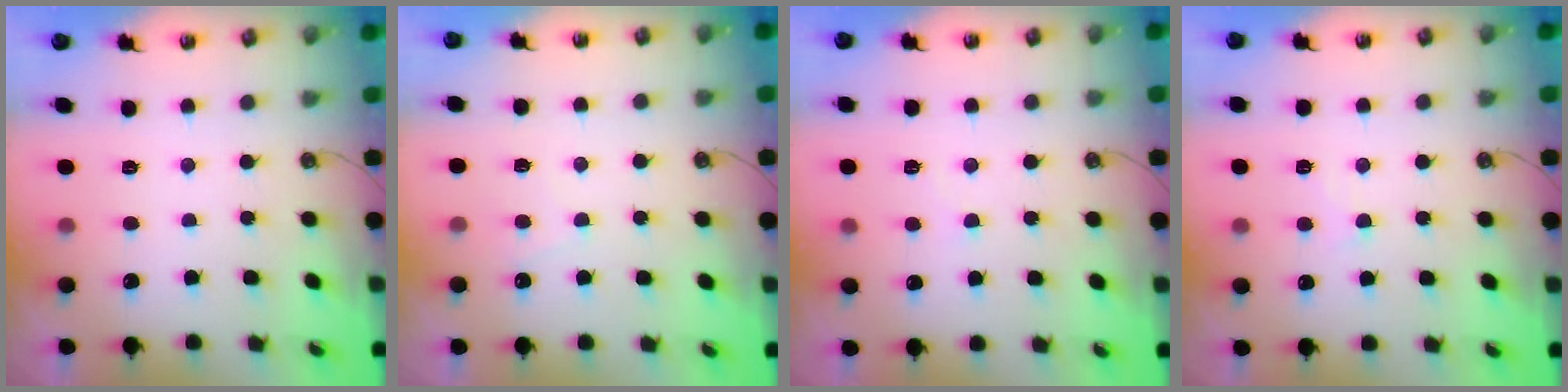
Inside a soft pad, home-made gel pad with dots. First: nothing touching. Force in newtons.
{"total": 2.2, "press": 2.2, "slide": 0.3}
{"total": 6.1, "press": 6.1, "slide": 0.3}
{"total": 0.7, "press": 0.5, "slide": 0.5}